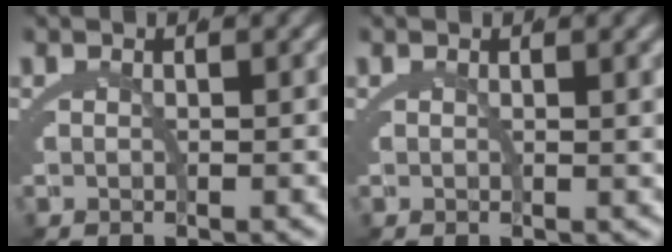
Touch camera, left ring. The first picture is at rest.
{"total": 0.6, "force": [0.3, -0.1, 0.5], "torque": [-0.012, -0.001, 0.005]}